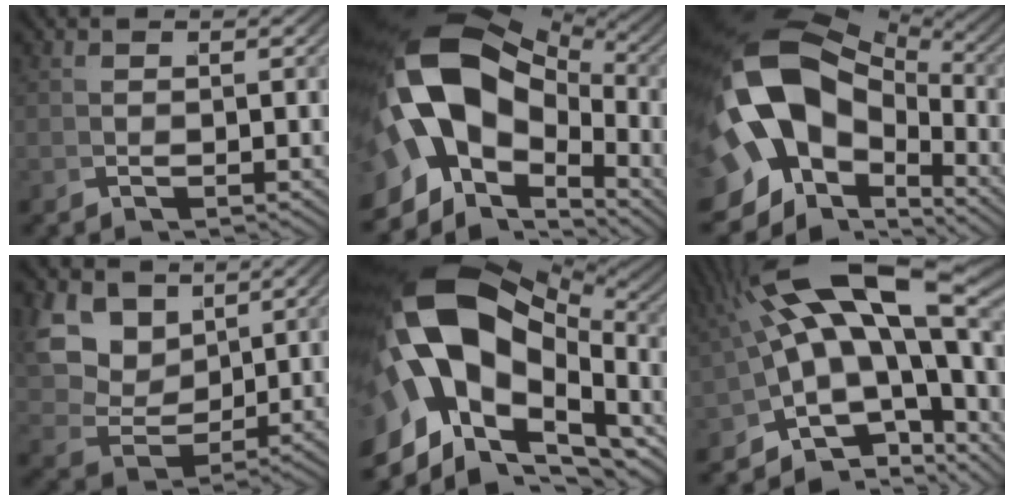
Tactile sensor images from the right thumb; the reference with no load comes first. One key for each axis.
{"total": 18.2, "fx": -0.2, "fy": 12.3, "fz": 13.5, "tx": -0.282, "ty": -0.052, "tz": 0.020}
{"total": 17.8, "fx": -1.0, "fy": 12.1, "fz": 13.1, "tx": -0.292, "ty": -0.057, "tz": 0.017}
{"total": 9.8, "fx": 2.1, "fy": 7.4, "fz": 6.1, "tx": -0.142, "ty": -0.027, "tz": 0.048}
{"total": 22.9, "fx": -1.0, "fy": 15.2, "fz": 17.0, "tx": -0.342, "ty": -0.059, "tz": 0.010}
{"total": 14.5, "fx": -0.6, "fy": 9.1, "fz": 11.3, "tx": -0.204, "ty": -0.029, "tz": 0.002}